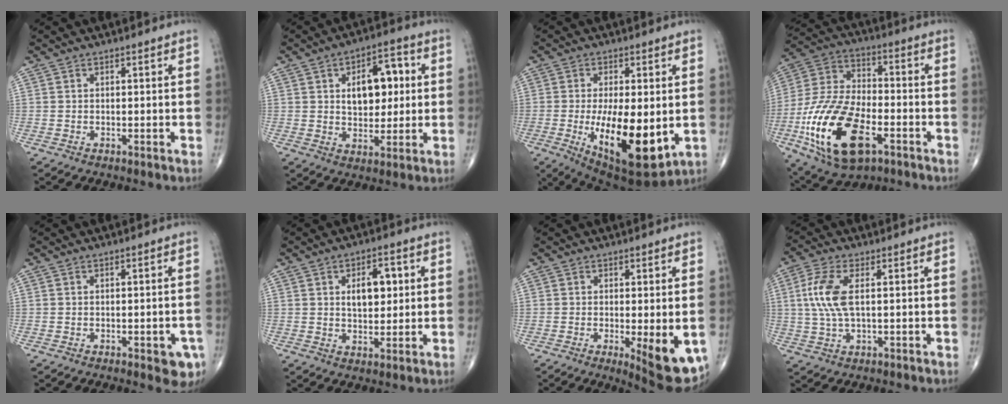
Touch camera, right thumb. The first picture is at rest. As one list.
[{"total": 11.3, "force": [2.2, 6.7, 8.8], "torque": [-0.093, 0.006, 0.033]}, {"total": 16.9, "force": [-2.8, 6.5, 15.4], "torque": [-0.252, -0.029, -0.026]}, {"total": 22.6, "force": [-8.1, 11.6, 17.6], "torque": [-0.351, 0.019, -0.137]}, {"total": 4.8, "force": [-2.0, 2.0, 3.9], "torque": [-0.029, 0.003, -0.017]}, {"total": 7.3, "force": [1.7, 4.1, 5.8], "torque": [-0.065, -0.003, 0.029]}, {"total": 9.6, "force": [-2.5, 2.8, 8.8], "torque": [-0.110, -0.022, -0.029]}, {"total": 7.8, "force": [1.2, 3.2, 7.0], "torque": [-0.173, 0.007, 0.025]}]